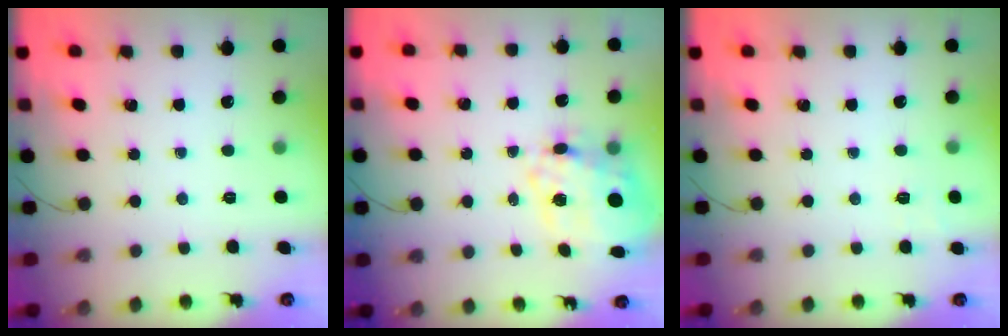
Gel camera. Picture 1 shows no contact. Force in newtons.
{"total": 16.5, "press": 16.2, "slide": 3.3}
{"total": 4.9, "press": 4.5, "slide": 1.7}